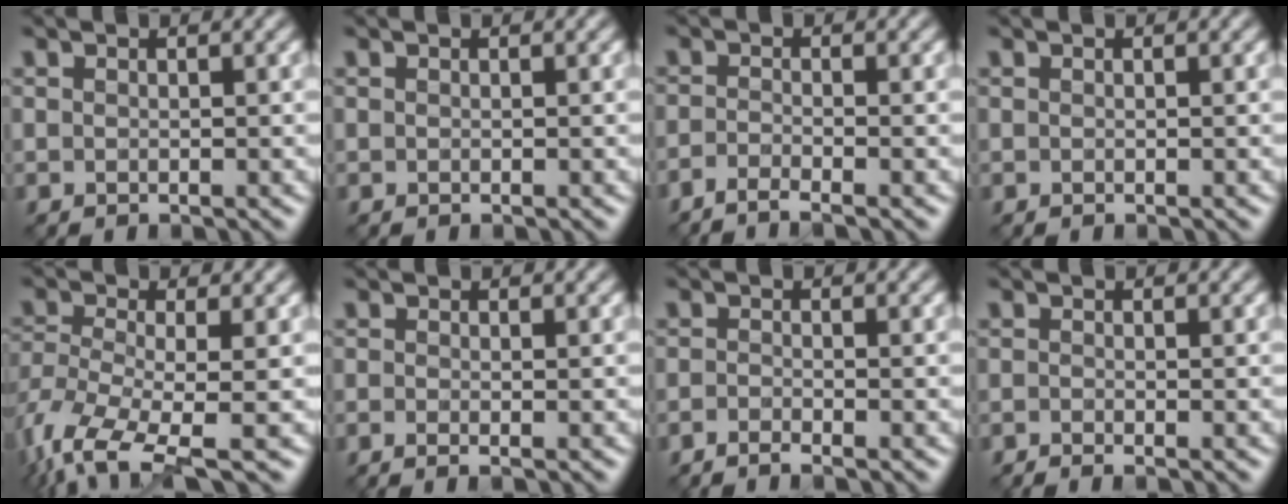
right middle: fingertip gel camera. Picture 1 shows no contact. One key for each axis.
{"total": 0.0}
{"total": 1.9, "fx": -1.7, "fy": -0.1, "fz": 0.9, "tx": -0.022, "ty": -0.006, "tz": -0.043}
{"total": 0.0}
{"total": 8.4, "fx": -4.9, "fy": 3.1, "fz": 6.1, "tx": -0.138, "ty": -0.020, "tz": -0.102}
{"total": 0.9, "fx": -0.6, "fy": -0.1, "fz": 0.7, "tx": -0.021, "ty": -0.007, "tz": -0.014}
{"total": 1.4, "fx": -1.3, "fy": -0.2, "fz": 0.6, "tx": -0.016, "ty": -0.004, "tz": -0.030}
{"total": 1.0, "fx": -0.9, "fy": -0.2, "fz": 0.4, "tx": -0.011, "ty": -0.005, "tz": -0.021}